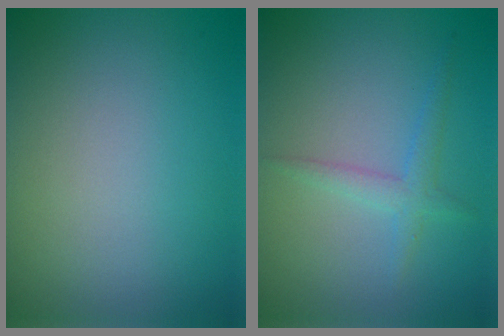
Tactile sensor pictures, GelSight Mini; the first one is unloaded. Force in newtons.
{"total": 1.7, "press": 1.7, "slide": 0.1}